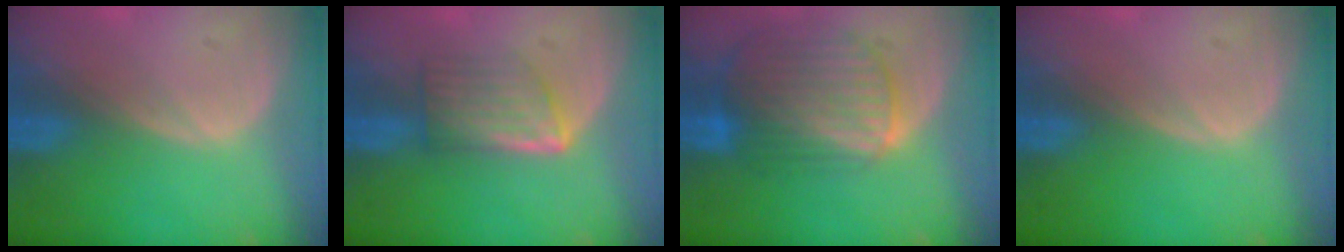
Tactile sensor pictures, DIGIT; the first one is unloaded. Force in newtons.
{"total": 5.8, "press": 5.4, "slide": 2.2}
{"total": 10.3, "press": 8.6, "slide": 5.6}
{"total": 0.0}